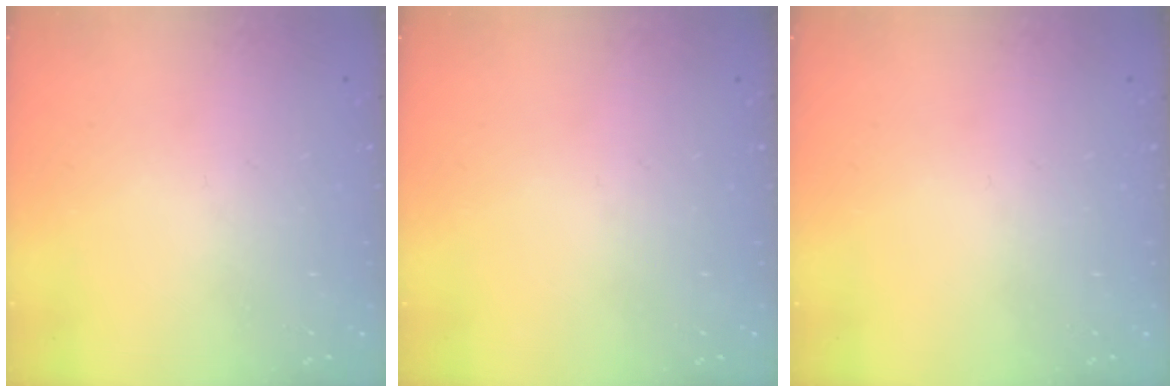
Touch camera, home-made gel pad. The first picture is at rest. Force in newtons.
{"total": 0.0}
{"total": 0.0}